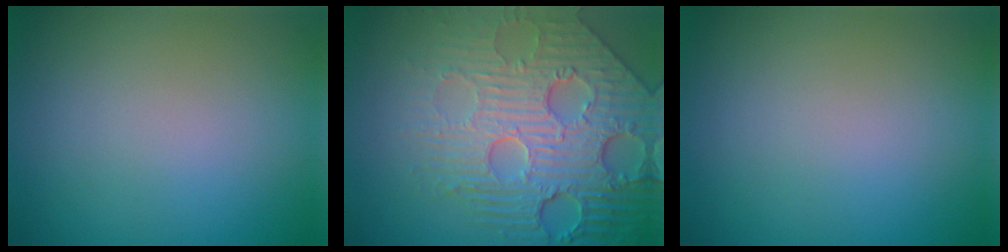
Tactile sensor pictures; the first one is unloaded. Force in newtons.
{"total": 8.6, "press": 5.9, "slide": 6.2}
{"total": 0.0}